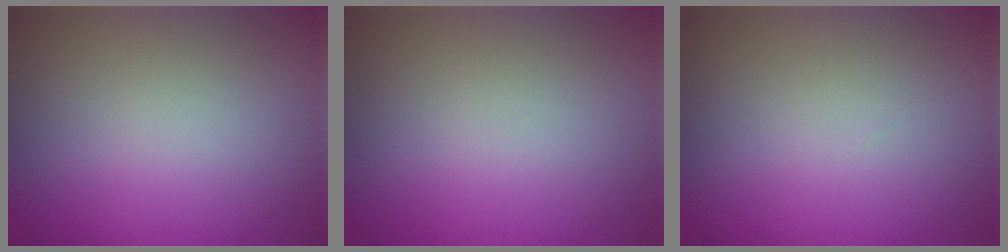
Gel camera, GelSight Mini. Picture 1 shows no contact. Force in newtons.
{"total": 0.0}
{"total": 0.0}